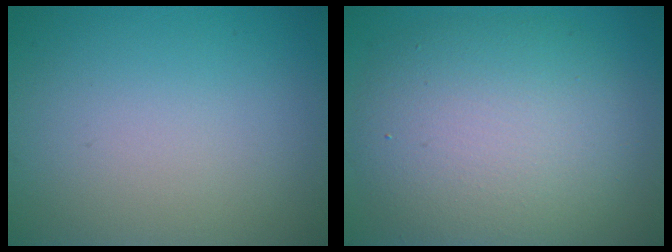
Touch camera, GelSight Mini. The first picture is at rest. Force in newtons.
{"total": 8.9, "press": 8.9, "slide": 0.4}